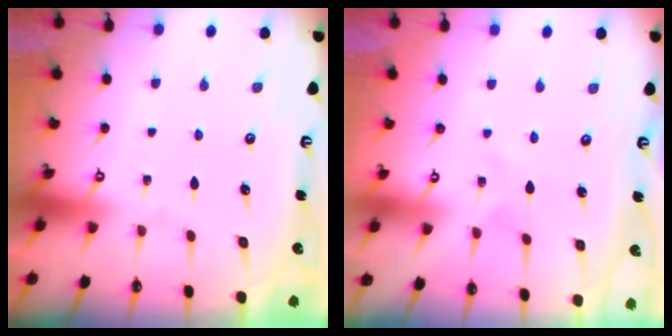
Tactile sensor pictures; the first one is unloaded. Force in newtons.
{"total": 1.8, "press": 1.8, "slide": 0.2}